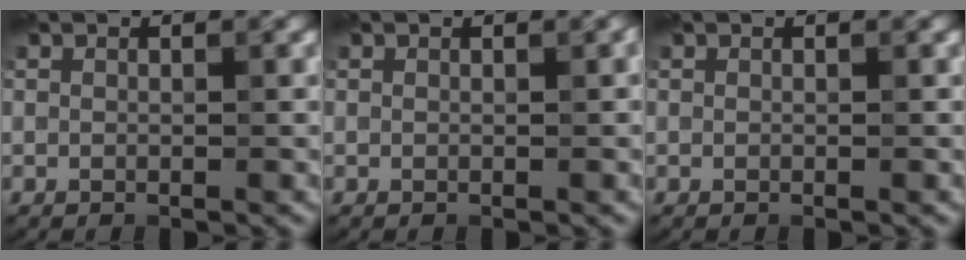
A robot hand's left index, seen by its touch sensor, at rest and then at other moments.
{"total": 0.0}
{"total": 0.0}